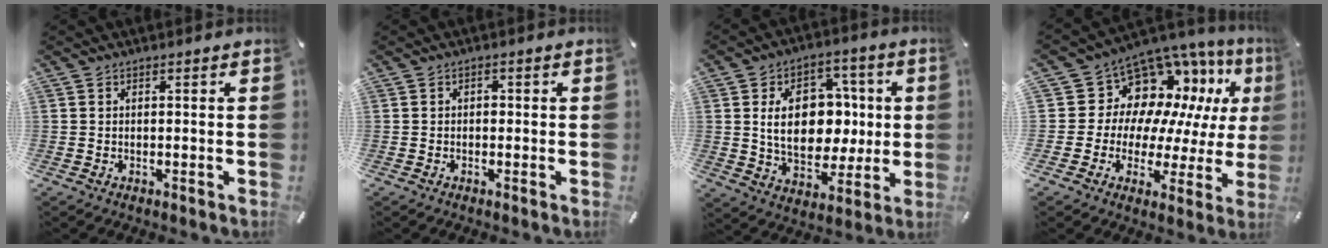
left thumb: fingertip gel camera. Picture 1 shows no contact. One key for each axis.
{"total": 0.9, "fx": -0.1, "fy": 0.8, "fz": 0.5, "tx": -0.010, "ty": 0.004, "tz": -0.004}
{"total": 15.7, "fx": 1.6, "fy": 11.8, "fz": 10.3, "tx": -0.172, "ty": 0.003, "tz": 0.031}
{"total": 12.2, "fx": 5.7, "fy": 9.8, "fz": 4.6, "tx": -0.072, "ty": -0.072, "tz": 0.110}